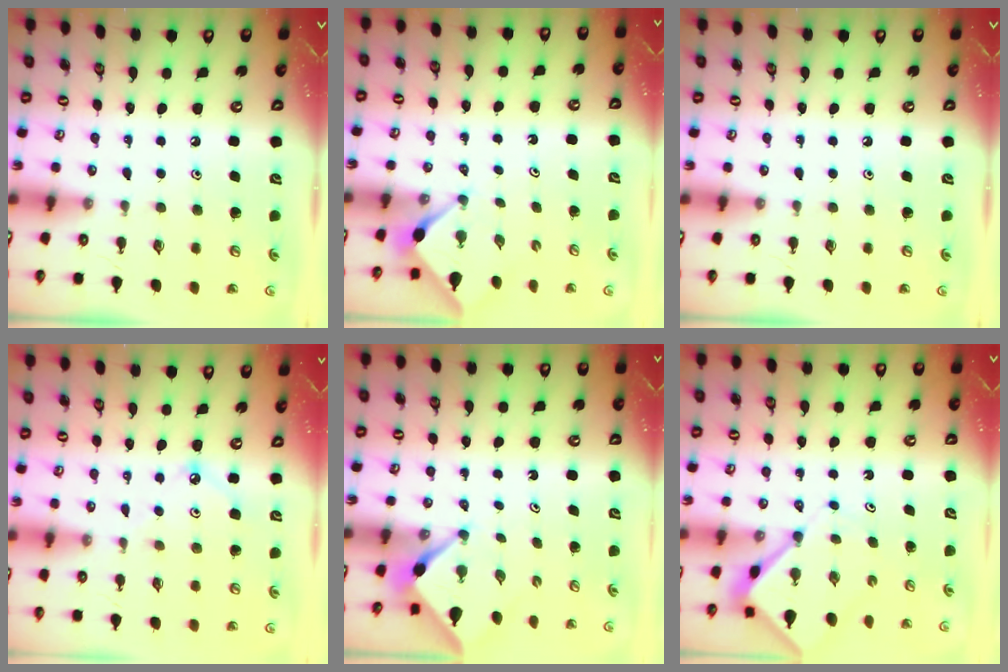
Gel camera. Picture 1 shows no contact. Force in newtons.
{"total": 2.8, "press": 2.8, "slide": 0.4}
{"total": 0.0}
{"total": 4.3, "press": 4.3, "slide": 0.4}
{"total": 3.1, "press": 3.1, "slide": 0.4}
{"total": 6.4, "press": 6.3, "slide": 0.8}